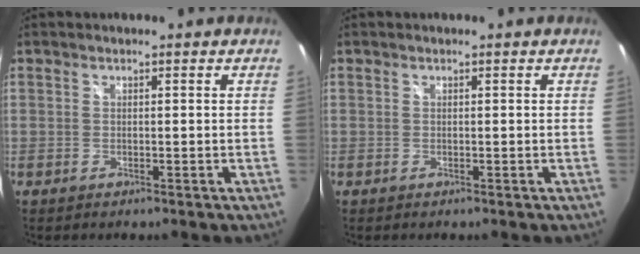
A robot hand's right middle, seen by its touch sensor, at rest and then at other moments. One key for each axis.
{"total": 0.0}